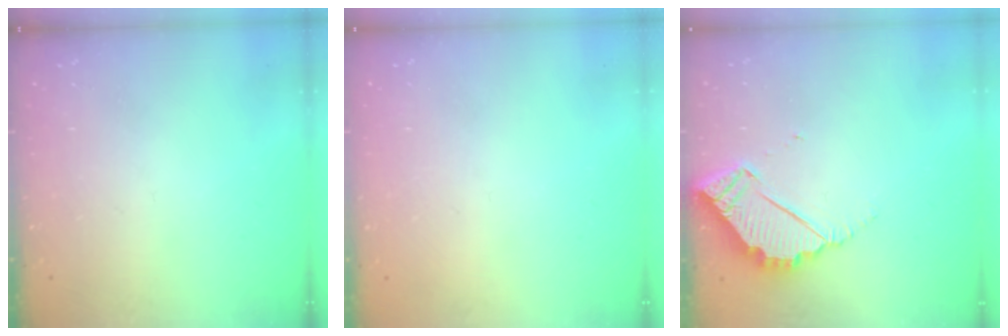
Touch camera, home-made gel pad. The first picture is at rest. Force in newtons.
{"total": 2.2, "press": 2.2, "slide": 0.1}
{"total": 6.0, "press": 6.0, "slide": 0.3}